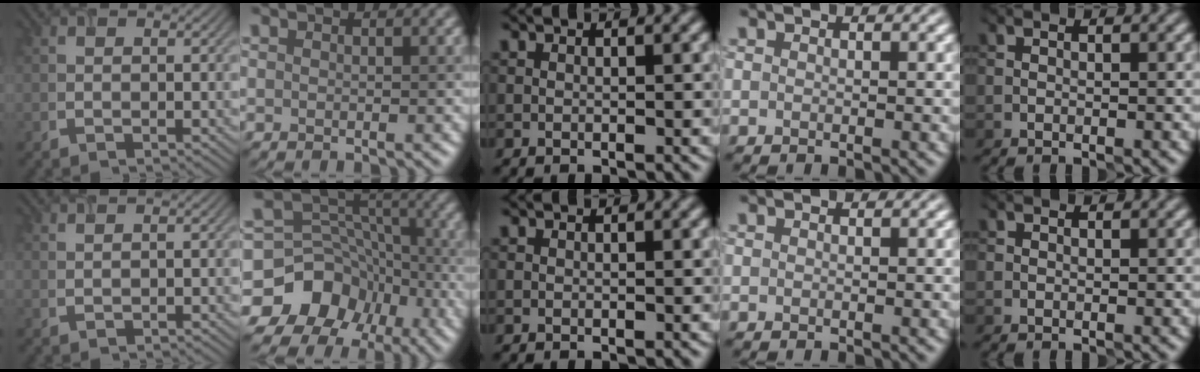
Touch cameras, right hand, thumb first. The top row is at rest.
{"thumb": {"total": 0.8, "force": [0.4, -0.7, -0.2], "torque": [-0.003, 0.007, 0.016]}, "index": {"total": 12.5, "force": [-6.5, 10.1, 3.4], "torque": [-0.069, 0.011, -0.103]}}